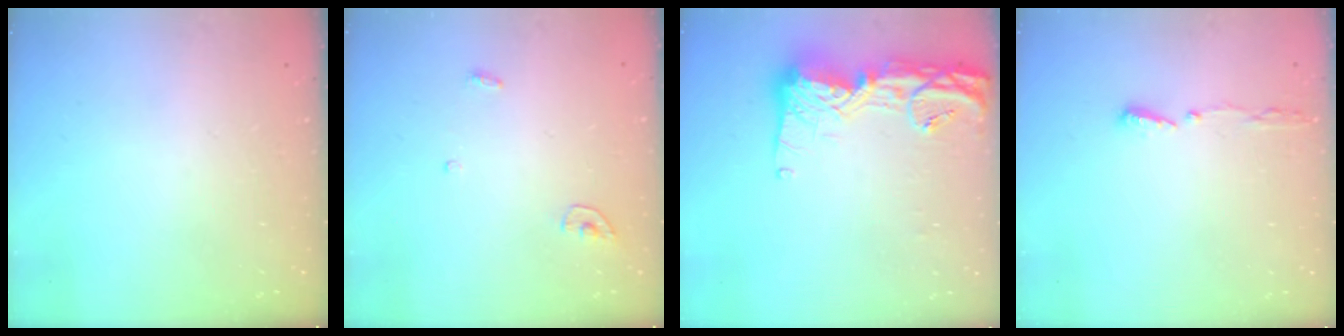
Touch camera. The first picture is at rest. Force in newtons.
{"total": 3.4, "press": 3.4, "slide": 0.3}
{"total": 16.7, "press": 16.6, "slide": 1.5}
{"total": 4.9, "press": 4.8, "slide": 1.2}